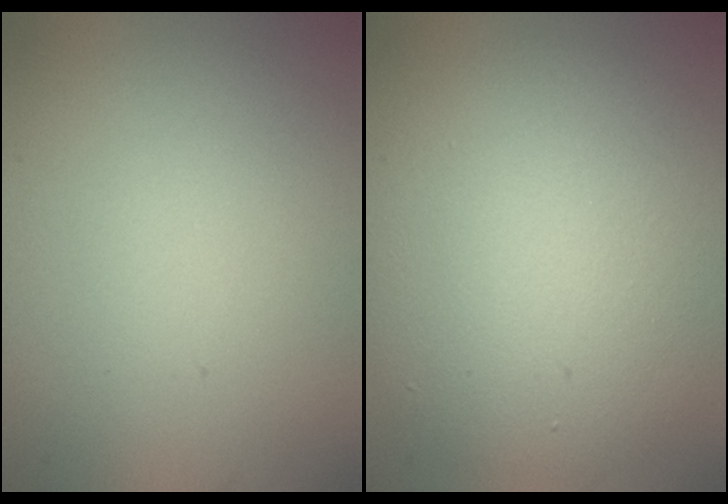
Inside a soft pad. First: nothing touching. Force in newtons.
{"total": 8.2, "press": 8.2, "slide": 0.8}